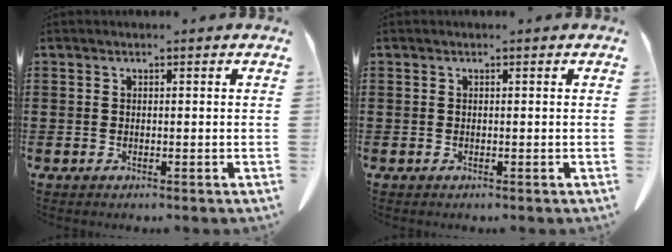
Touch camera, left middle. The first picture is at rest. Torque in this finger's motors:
{"motor_torque": [0.05, -0.05, 0.00, 0.00]}